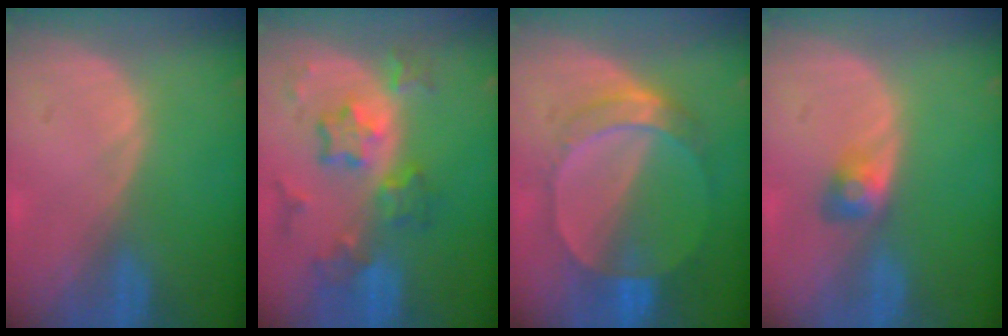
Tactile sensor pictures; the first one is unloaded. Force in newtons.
{"total": 8.4, "press": 7.5, "slide": 4.0}
{"total": 7.3, "press": 6.4, "slide": 3.6}
{"total": 2.9, "press": 2.5, "slide": 1.4}